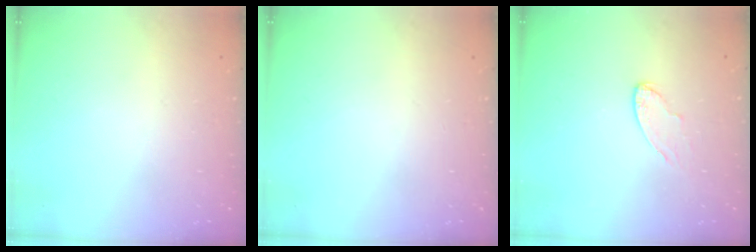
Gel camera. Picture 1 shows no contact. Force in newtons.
{"total": 0.0}
{"total": 6.4, "press": 6.3, "slide": 0.5}